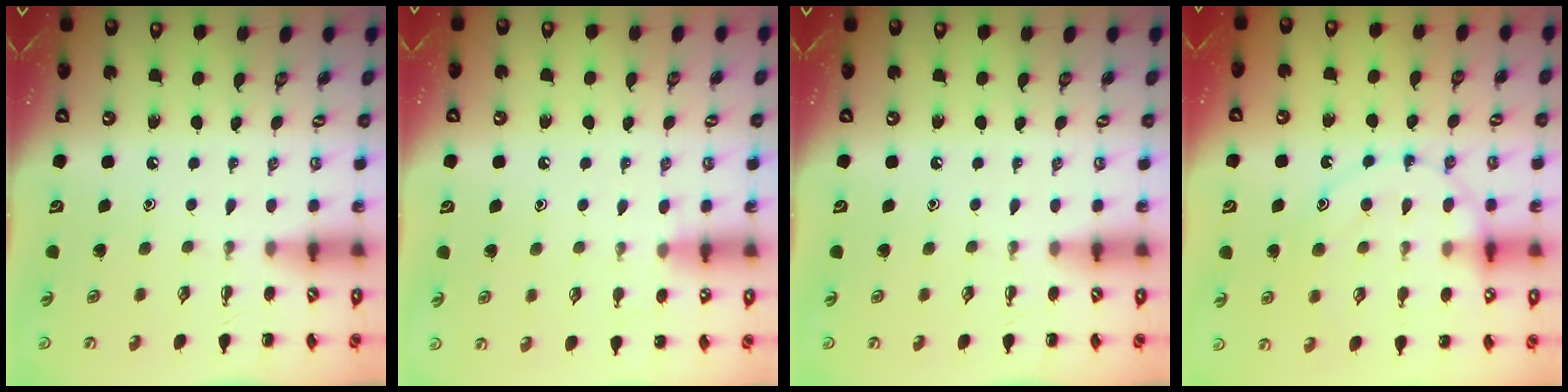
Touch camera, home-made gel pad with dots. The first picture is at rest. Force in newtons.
{"total": 7.2, "press": 6.8, "slide": 2.4}
{"total": 0.0}
{"total": 13.5, "press": 13.5, "slide": 1.1}